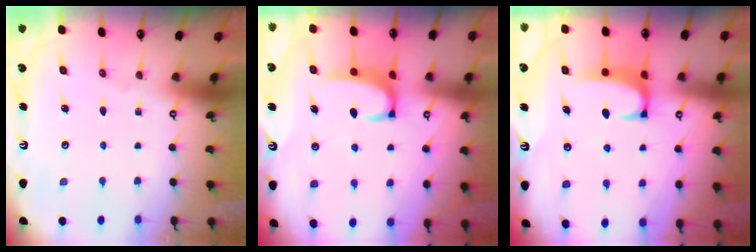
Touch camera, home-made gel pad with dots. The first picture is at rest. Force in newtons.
{"total": 3.1, "press": 3.1, "slide": 0.5}
{"total": 1.9, "press": 1.8, "slide": 0.3}